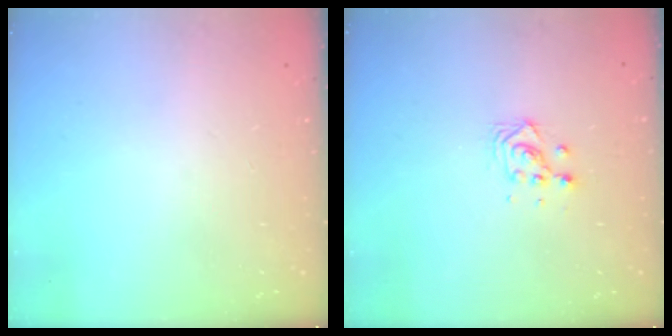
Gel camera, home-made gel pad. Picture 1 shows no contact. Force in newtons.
{"total": 3.8, "press": 3.8, "slide": 0.3}